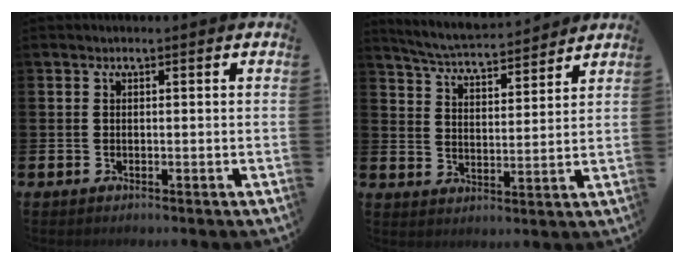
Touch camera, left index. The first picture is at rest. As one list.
[{"total": 5.3, "force": [5.2, 0.3, 0.9], "torque": [-0.040, -0.036, 0.089]}]